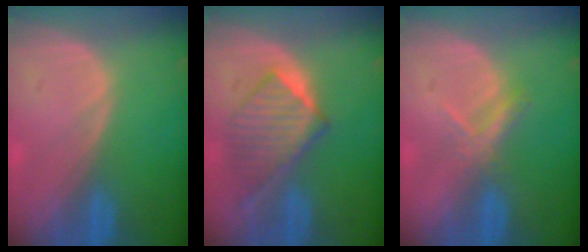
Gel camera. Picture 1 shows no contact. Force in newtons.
{"total": 6.7, "press": 6.6, "slide": 0.6}
{"total": 3.1, "press": 2.9, "slide": 0.9}